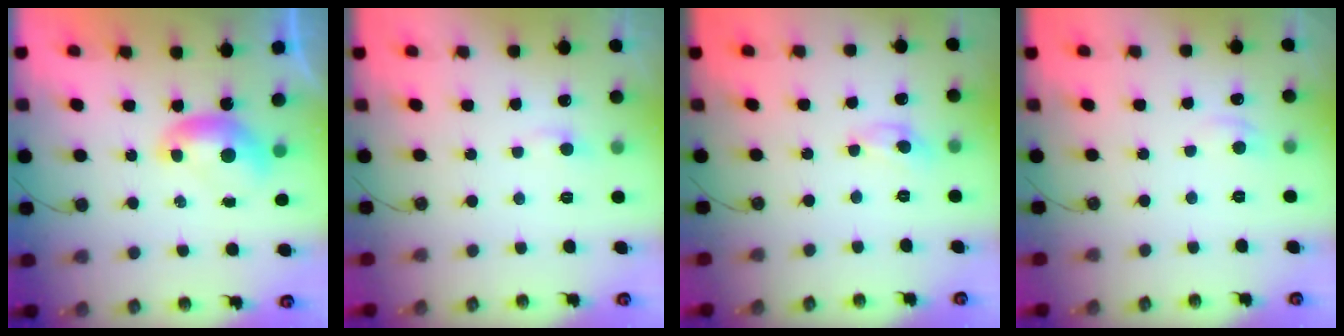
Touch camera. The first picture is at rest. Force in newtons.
{"total": 1.3, "press": 1.2, "slide": 0.4}
{"total": 1.5, "press": 1.5, "slide": 0.2}
{"total": 1.0, "press": 0.6, "slide": 0.8}